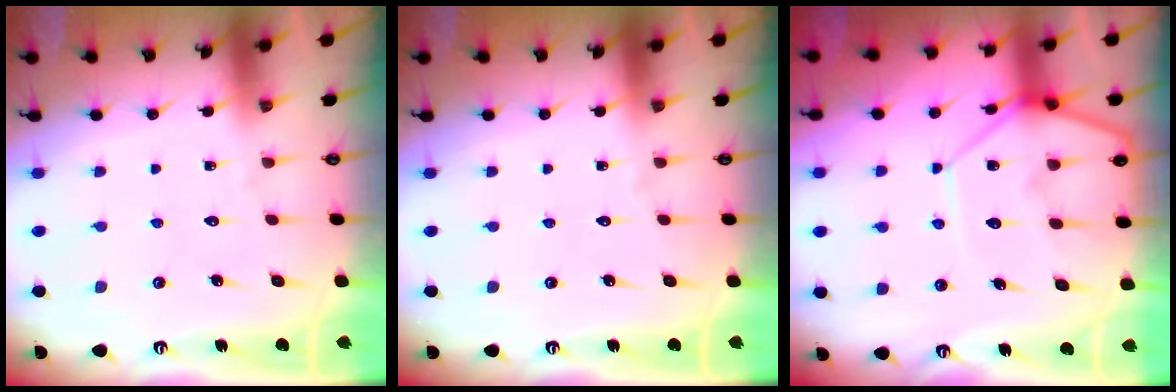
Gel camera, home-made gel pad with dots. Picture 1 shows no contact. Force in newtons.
{"total": 0.0}
{"total": 11.0, "press": 11.0, "slide": 1.0}